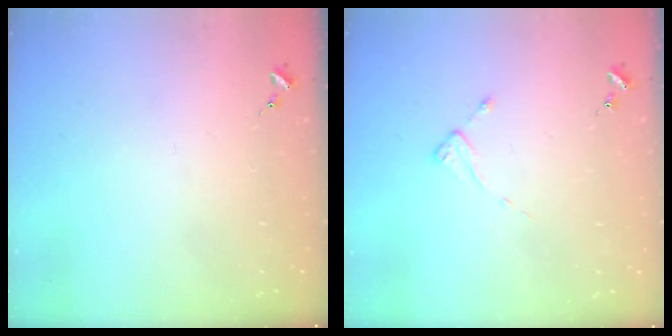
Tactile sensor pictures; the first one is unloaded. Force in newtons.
{"total": 2.0, "press": 1.9, "slide": 0.4}